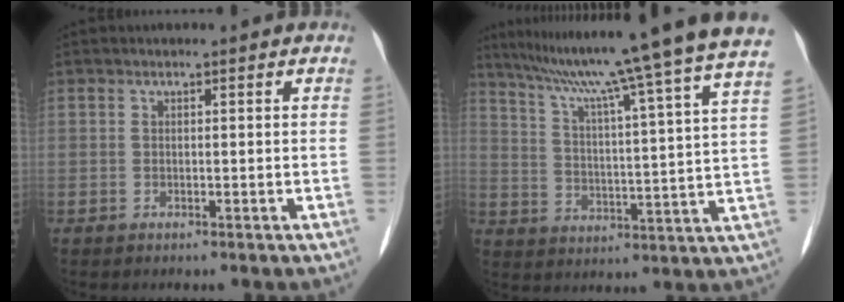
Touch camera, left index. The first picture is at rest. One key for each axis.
{"total": 23.5, "fx": 20.0, "fy": -2.6, "fz": 12.0, "tx": -0.192, "ty": -0.042, "tz": 0.269}